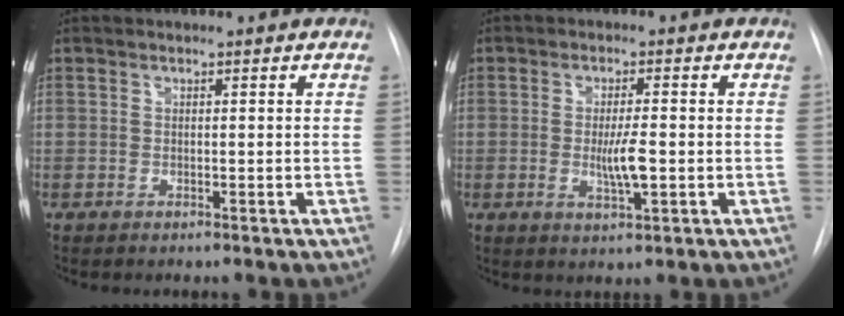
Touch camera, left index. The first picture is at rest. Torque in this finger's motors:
{"motor_torque": [0.15, -0.02, 0.14, 0.09]}